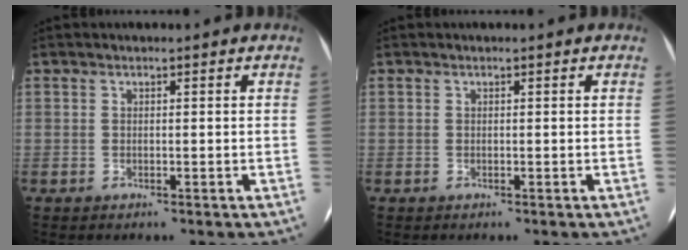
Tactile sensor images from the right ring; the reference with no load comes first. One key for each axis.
{"total": 0.0}